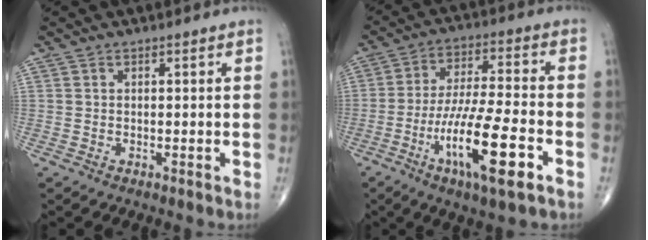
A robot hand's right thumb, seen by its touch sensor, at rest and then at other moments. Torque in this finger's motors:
{"motor_torque": [2.53, 1.76, 1.12, -1.18, 0.55]}